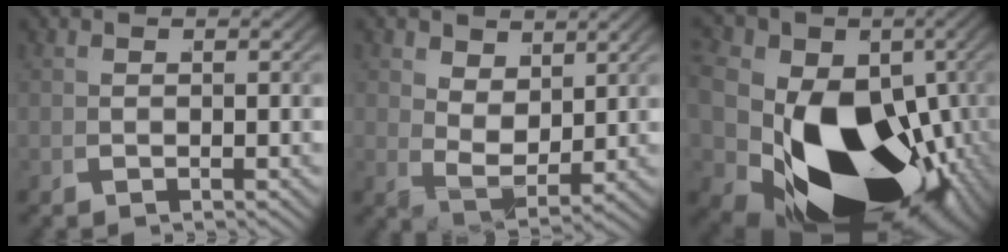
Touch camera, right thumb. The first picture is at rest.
{"total": 4.1, "force": [1.4, 2.6, 2.8], "torque": [-0.055, -0.024, 0.037]}
{"total": 29.2, "force": [-6.3, 18.9, 21.4], "torque": [-0.368, -0.094, -0.054]}